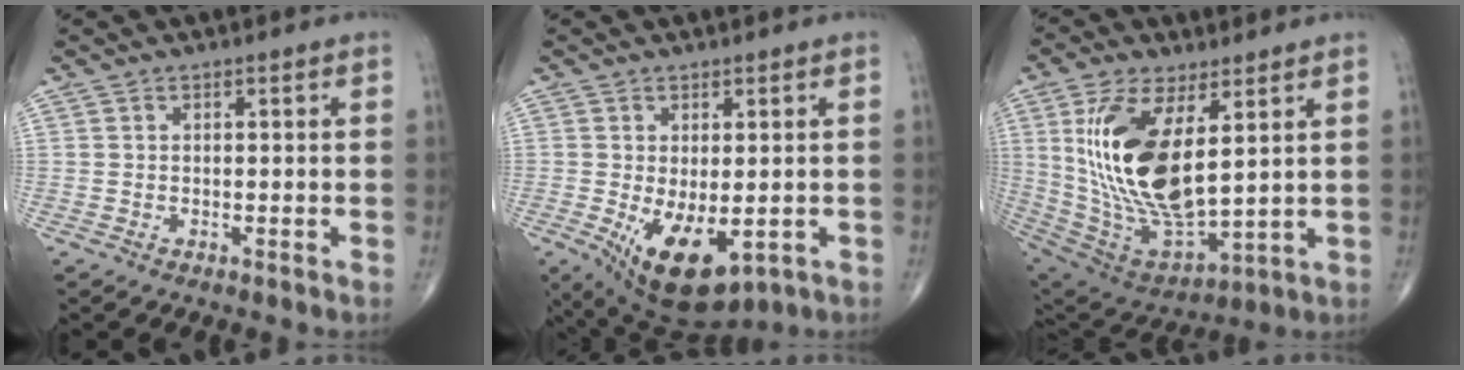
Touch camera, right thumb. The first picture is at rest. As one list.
[{"total": 11.4, "force": [-3.2, 5.6, 9.3], "torque": [-0.146, -0.017, -0.031]}, {"total": 21.1, "force": [5.2, 9.5, 18.1], "torque": [-0.355, -0.032, 0.114]}]